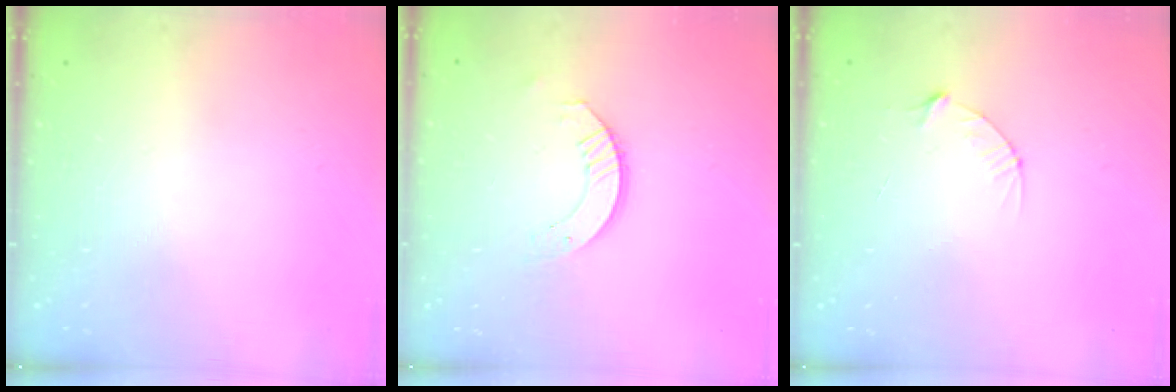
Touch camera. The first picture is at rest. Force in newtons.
{"total": 5.4, "press": 5.4, "slide": 0.5}
{"total": 3.2, "press": 3.2, "slide": 0.3}